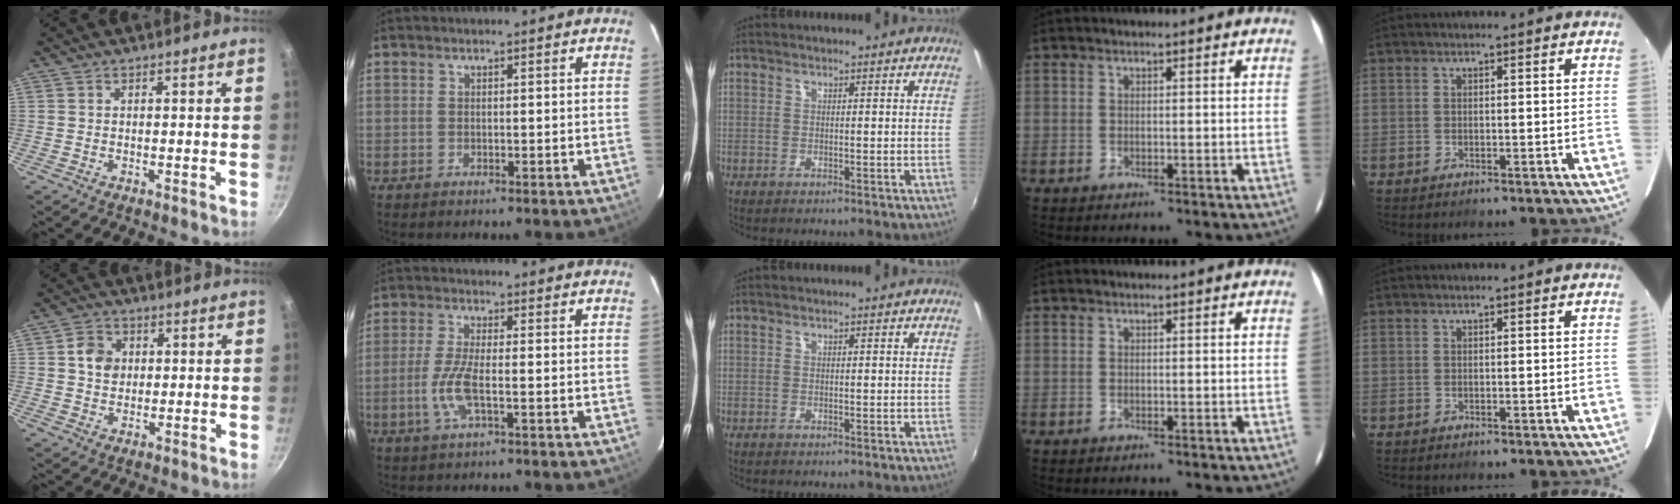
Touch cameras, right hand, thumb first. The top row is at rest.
{"thumb": {"total": 5.1, "force": [0.9, 4.3, 2.6], "torque": [-0.025, 0.007, 0.010]}, "index": {"total": 6.1, "force": [-1.9, 1.0, 5.7], "torque": [-0.124, -0.006, -0.038]}}